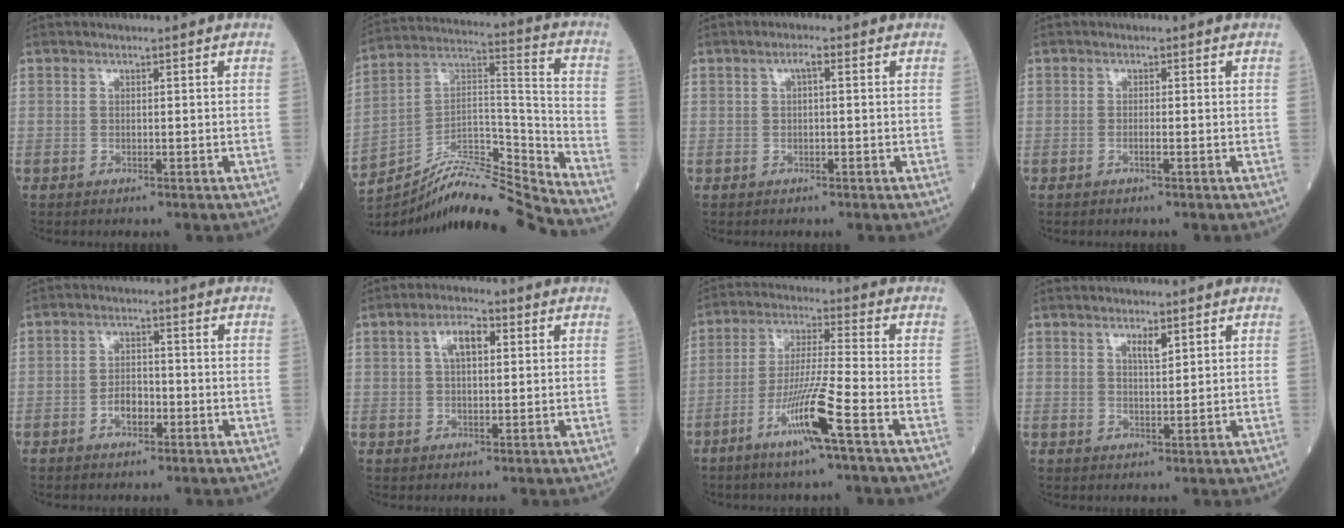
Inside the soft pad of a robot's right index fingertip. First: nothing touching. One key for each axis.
{"total": 17.0, "fx": -16.4, "fy": -1.0, "fz": 4.3, "tx": -0.070, "ty": 0.053, "tz": -0.284}
{"total": 1.4, "fx": 0.3, "fy": 0.2, "fz": 1.4, "tx": -0.022, "ty": 0.004, "tz": 0.004}
{"total": 0.7, "fx": -0.3, "fy": -0.1, "fz": 0.6, "tx": -0.015, "ty": 0.000, "tz": -0.004}
{"total": 3.3, "fx": -1.4, "fy": 1.8, "fz": 2.4, "tx": -0.044, "ty": 0.005, "tz": -0.023}
{"total": 5.0, "fx": 1.6, "fy": 2.0, "fz": 4.3, "tx": -0.079, "ty": 0.015, "tz": 0.028}
{"total": 10.0, "fx": -5.0, "fy": -0.8, "fz": 8.6, "tx": -0.169, "ty": -0.011, "tz": -0.095}
{"total": 2.4, "fx": 1.5, "fy": 0.4, "fz": 1.9, "tx": -0.035, "ty": -0.002, "tz": 0.026}